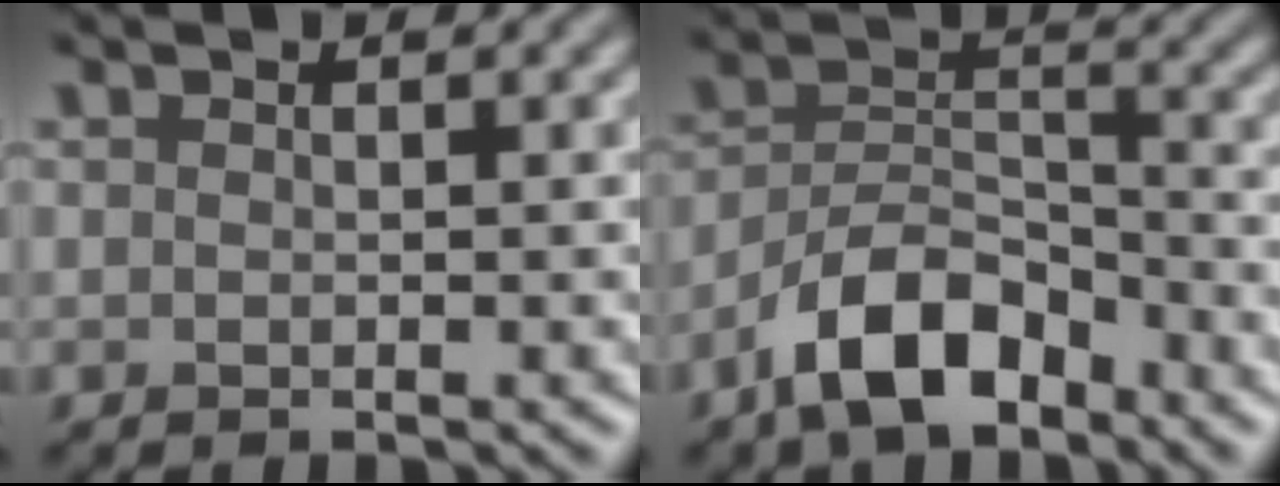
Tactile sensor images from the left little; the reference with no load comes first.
{"total": 6.6, "force": [-4.5, 2.8, 3.9], "torque": [-0.064, 0.004, -0.092]}